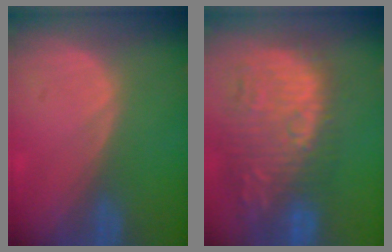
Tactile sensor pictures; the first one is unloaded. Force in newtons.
{"total": 13.5, "press": 12.1, "slide": 5.9}